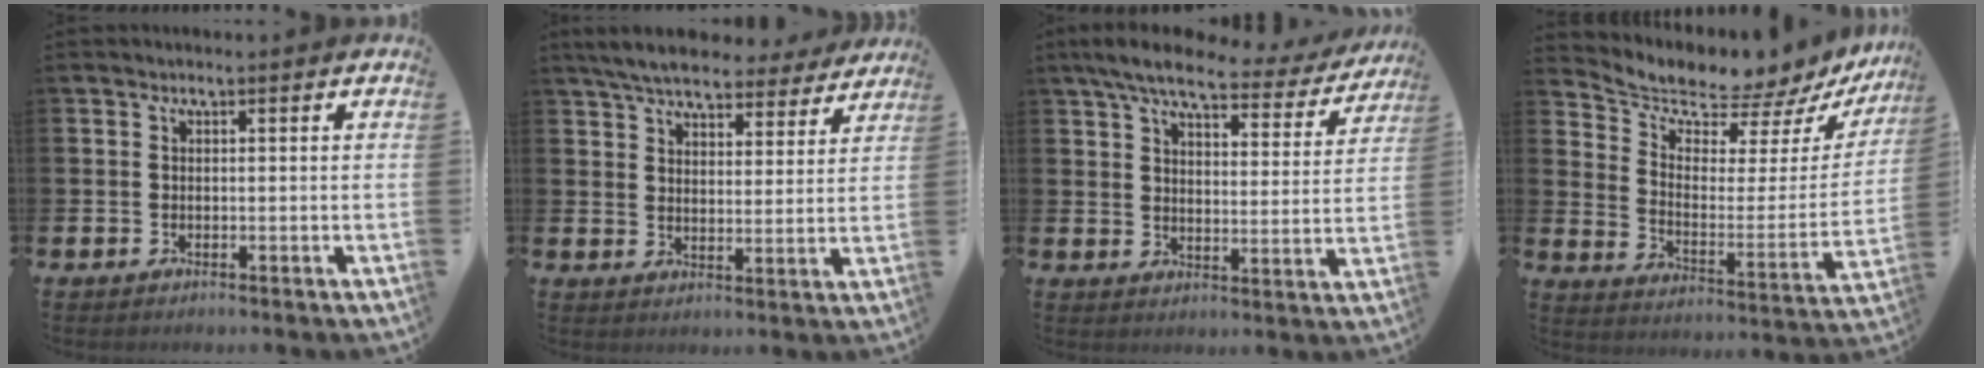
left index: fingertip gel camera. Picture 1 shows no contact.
{"total": 7.0, "force": [6.6, 1.5, 1.8], "torque": [-0.054, -0.032, 0.118]}
{"total": 7.1, "force": [6.1, 1.6, 3.3], "torque": [-0.076, -0.032, 0.101]}
{"total": 6.5, "force": [6.3, 1.5, 0.9], "torque": [-0.051, -0.065, 0.101]}